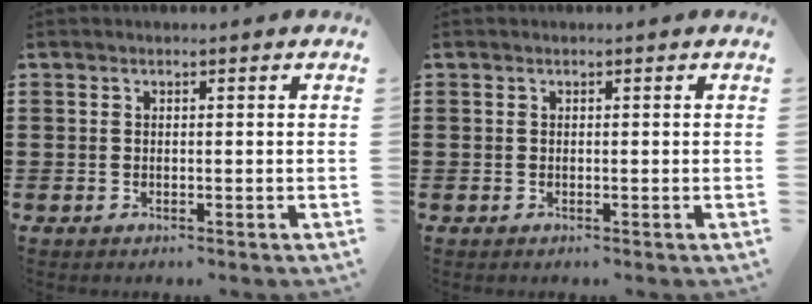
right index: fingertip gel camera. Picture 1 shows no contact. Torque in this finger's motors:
{"motor_torque": [0.61, 1.15, 0.00, 0.00]}